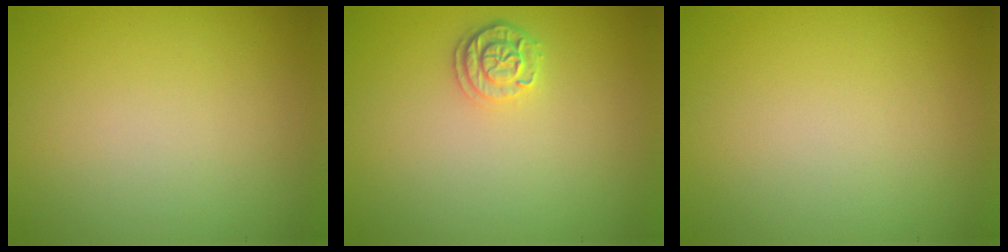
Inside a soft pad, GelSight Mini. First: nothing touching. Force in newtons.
{"total": 2.1, "press": 1.8, "slide": 0.9}
{"total": 0.0}